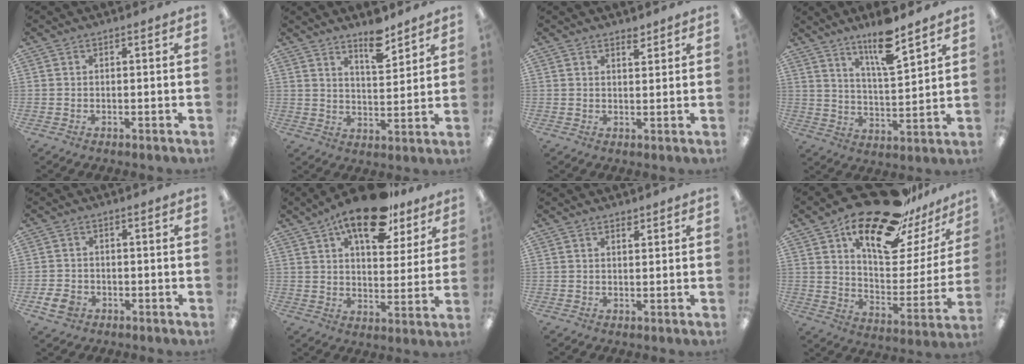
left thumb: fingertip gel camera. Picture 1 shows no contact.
{"total": 8.2, "force": [6.6, 2.5, 4.2], "torque": [-0.050, -0.048, 0.110]}
{"total": 2.5, "force": [2.1, 0.7, 1.0], "torque": [-0.006, -0.010, 0.036]}
{"total": 12.1, "force": [9.0, 2.7, 7.6], "torque": [-0.120, -0.054, 0.151]}
{"total": 4.0, "force": [-1.9, 2.9, 1.9], "torque": [-0.042, 0.005, -0.035]}
{"total": 17.0, "force": [11.5, 7.2, 10.3], "torque": [-0.156, -0.055, 0.192]}
{"total": 1.7, "force": [1.4, 0.5, 0.8], "torque": [-0.009, -0.004, 0.023]}
{"total": 24.6, "force": [18.1, 9.5, 13.8], "torque": [-0.201, -0.120, 0.301]}